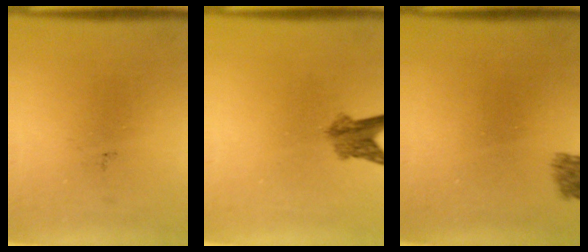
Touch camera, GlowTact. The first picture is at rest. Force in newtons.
{"total": 3.5}
{"total": 2.5}